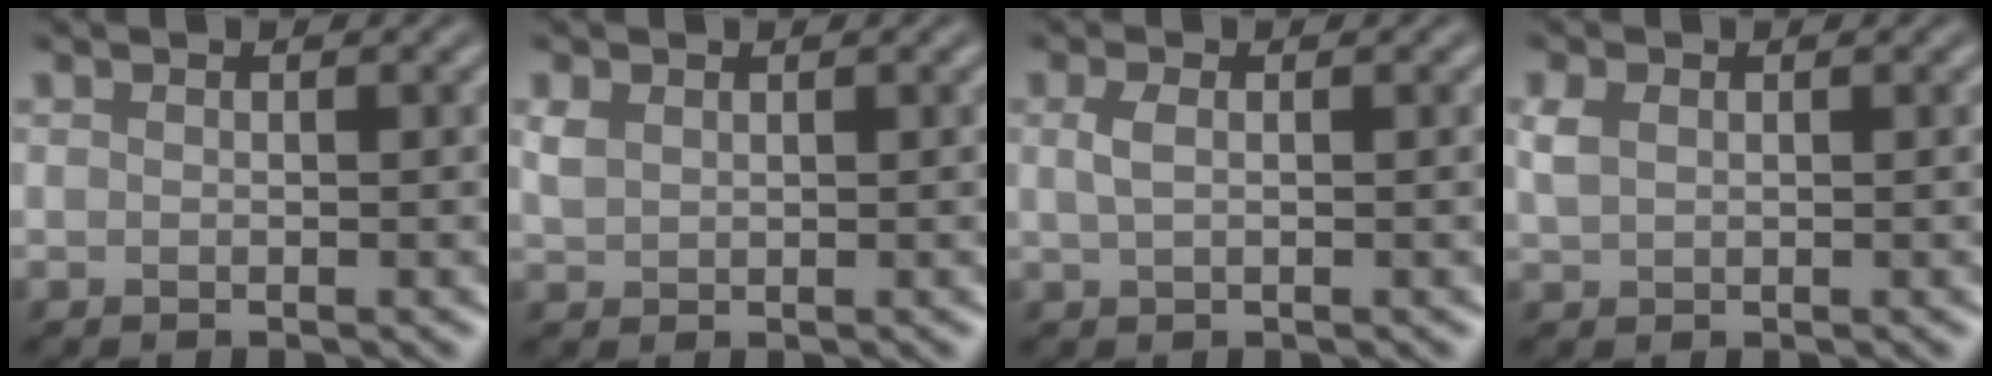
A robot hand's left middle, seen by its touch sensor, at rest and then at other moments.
{"total": 1.3, "force": [0.7, 0.8, 0.6], "torque": [-0.016, 0.001, 0.018]}
{"total": 1.3, "force": [0.3, 0.6, 1.1], "torque": [-0.028, 0.002, 0.007]}
{"total": 1.5, "force": [0.6, 1.1, 0.9], "torque": [-0.022, 0.003, 0.013]}